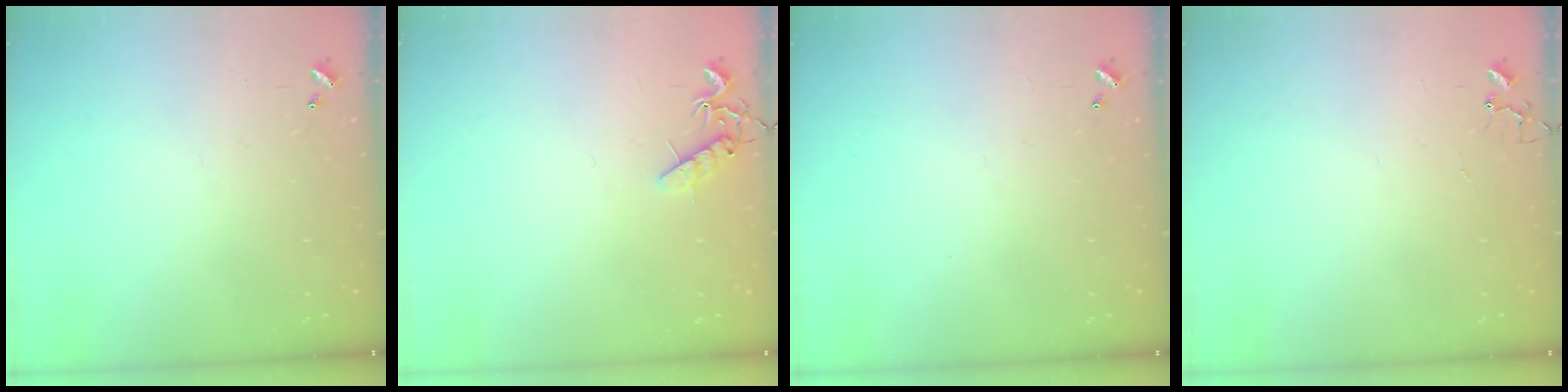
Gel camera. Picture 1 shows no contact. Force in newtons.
{"total": 8.0, "press": 8.0, "slide": 0.4}
{"total": 0.0}
{"total": 3.8, "press": 3.7, "slide": 0.3}